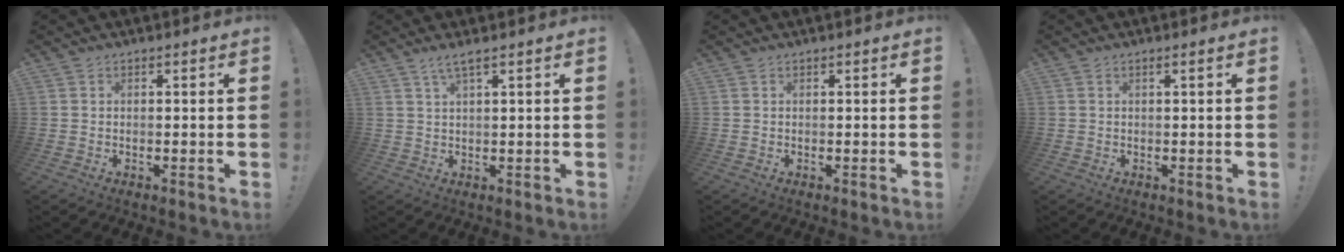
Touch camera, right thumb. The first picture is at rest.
{"total": 2.9, "force": [2.1, -0.2, 2.1], "torque": [-0.050, -0.003, 0.036]}
{"total": 0.0}
{"total": 1.1, "force": [0.4, -0.1, 1.0], "torque": [-0.010, -0.003, 0.004]}